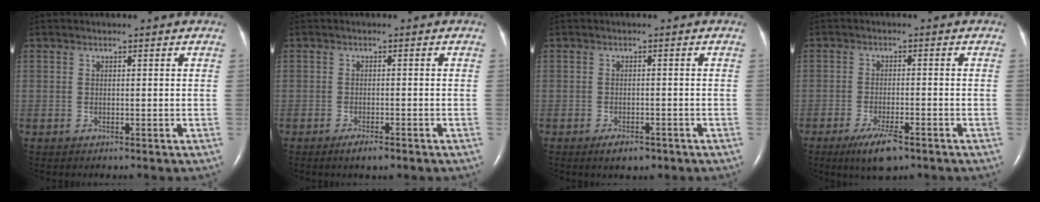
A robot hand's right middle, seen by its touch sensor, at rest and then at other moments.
{"total": 2.5, "force": [-1.7, 0.4, 1.7], "torque": [-0.034, -0.003, -0.027]}
{"total": 2.9, "force": [-2.0, 1.2, 1.8], "torque": [-0.036, -0.003, -0.024]}
{"total": 5.8, "force": [-3.7, 1.3, 4.2], "torque": [-0.083, -0.011, -0.059]}